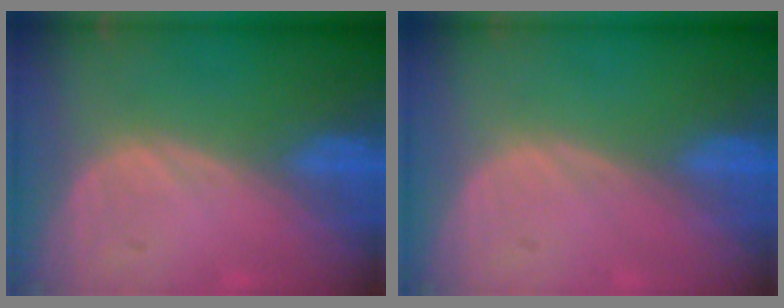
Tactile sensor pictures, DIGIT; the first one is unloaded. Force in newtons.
{"total": 0.0}